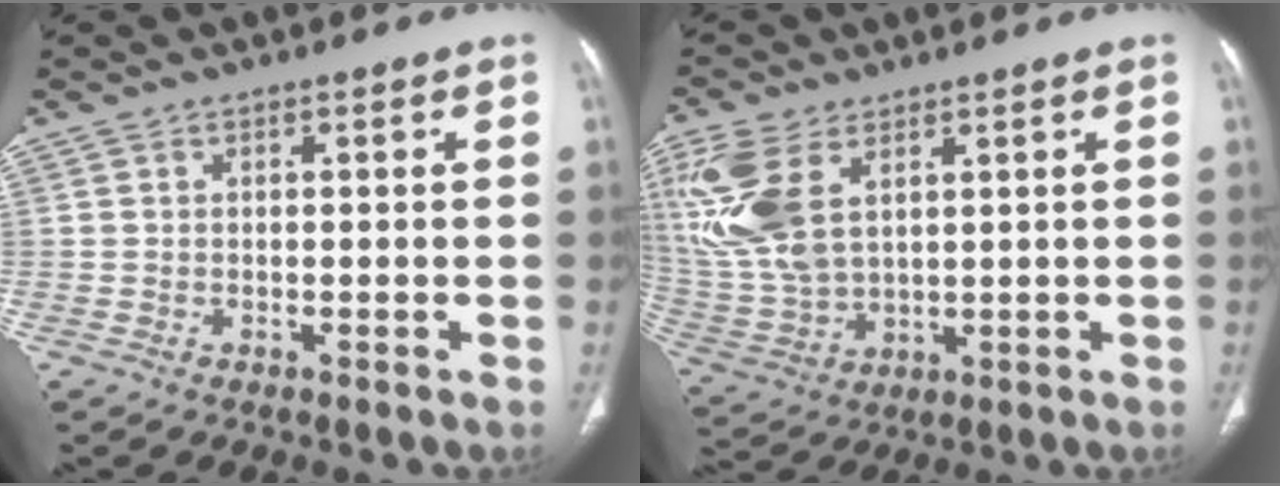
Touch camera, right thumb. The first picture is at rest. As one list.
[{"total": 14.8, "force": [5.8, 8.2, 10.8], "torque": [-0.256, -0.012, 0.130]}]